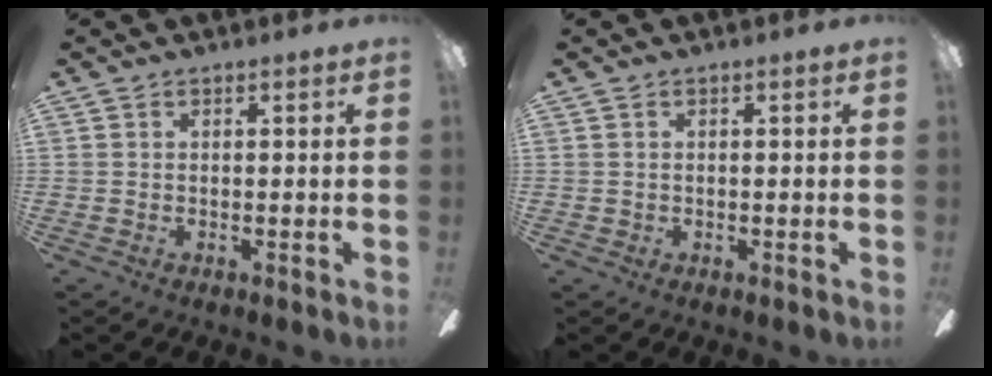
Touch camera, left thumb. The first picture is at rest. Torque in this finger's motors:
{"motor_torque": [-0.22, 0.25, 0.23, -0.06, 0.02]}